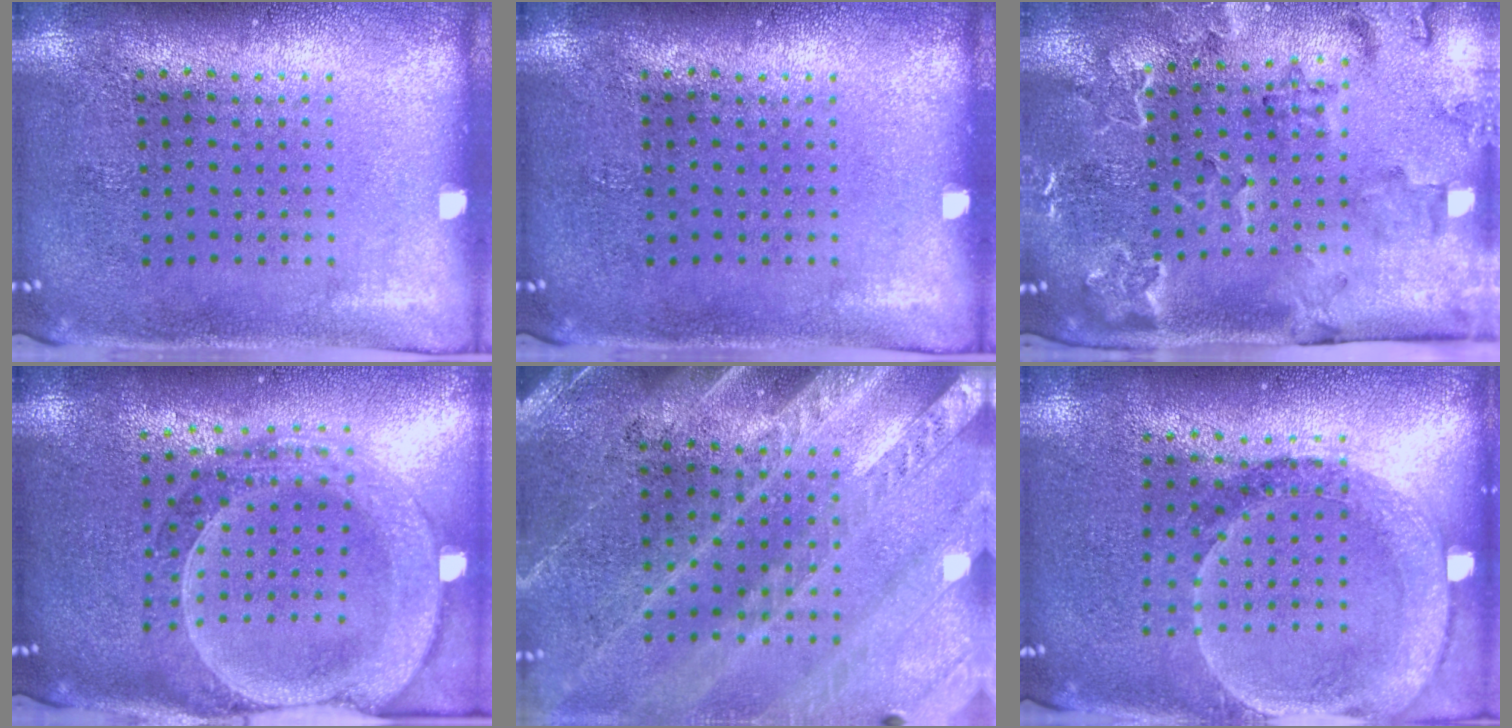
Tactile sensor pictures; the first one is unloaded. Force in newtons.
{"total": 0.0}
{"total": 2.3, "press": 2.2, "slide": 0.5}
{"total": 2.6, "press": 2.3, "slide": 1.3}
{"total": 3.0, "press": 2.7, "slide": 1.3}
{"total": 1.6, "press": 1.5, "slide": 0.6}